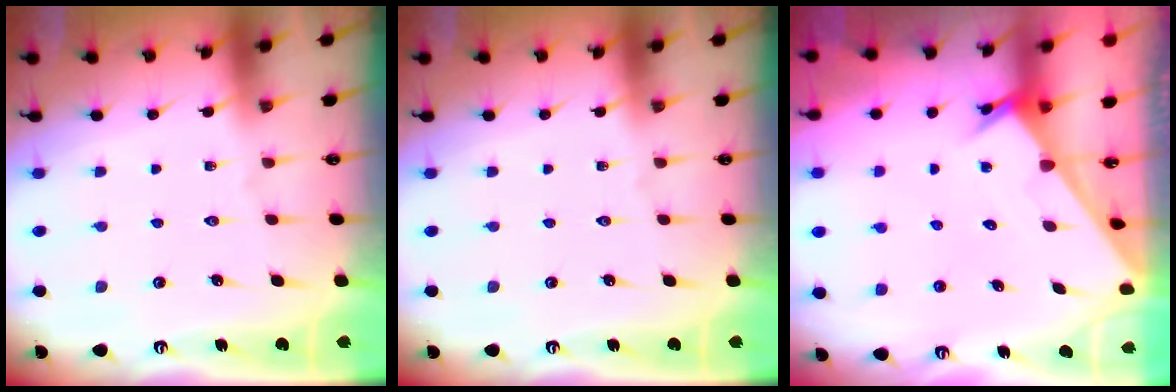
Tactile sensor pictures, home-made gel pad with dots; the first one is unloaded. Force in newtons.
{"total": 0.0}
{"total": 2.1, "press": 2.1, "slide": 0.1}